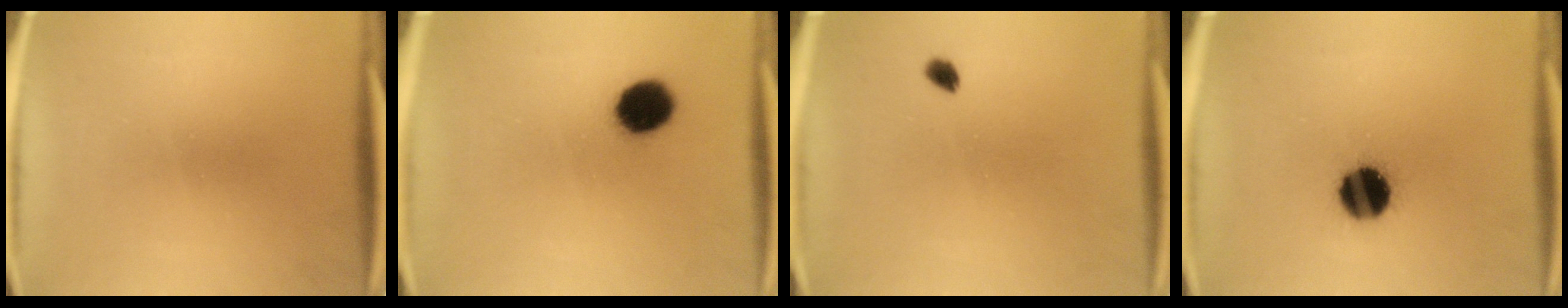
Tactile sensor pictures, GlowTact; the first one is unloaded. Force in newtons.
{"total": 8.5}
{"total": 1.7}
{"total": 11.5}